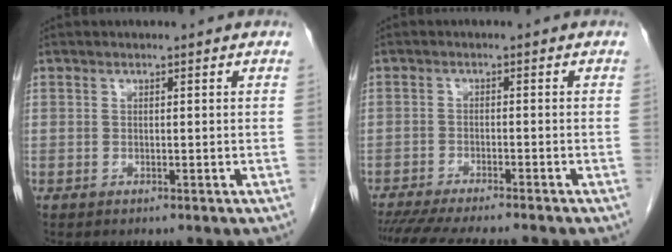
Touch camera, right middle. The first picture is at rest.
{"total": 11.6, "force": [-10.2, 0.9, 5.5], "torque": [-0.074, -0.020, -0.146]}